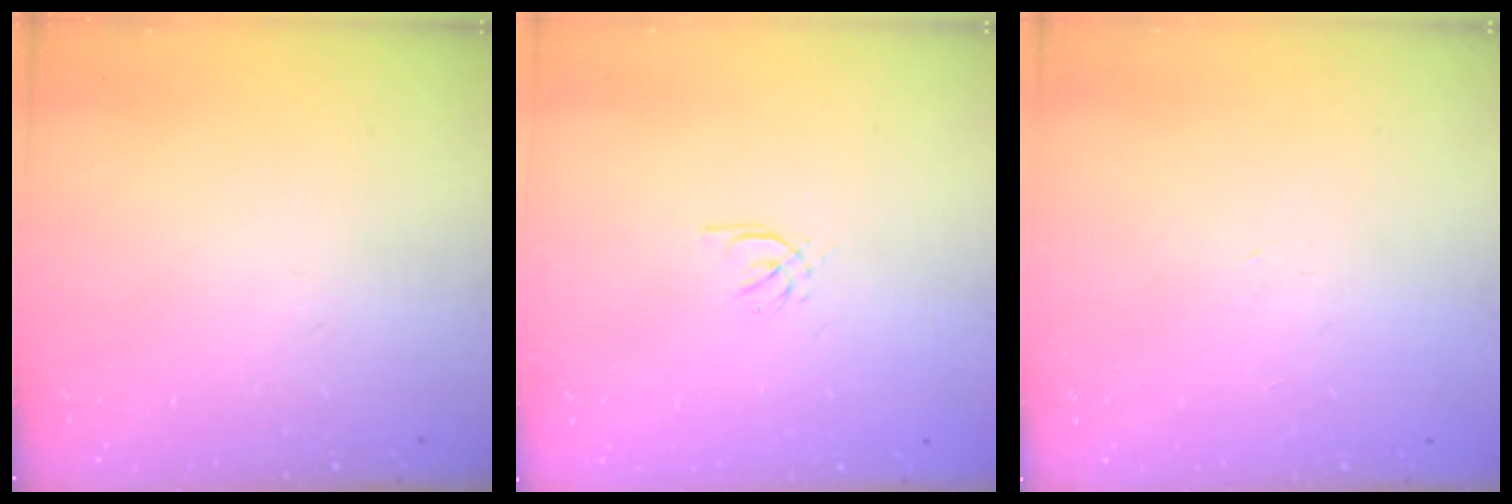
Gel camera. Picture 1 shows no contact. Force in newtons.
{"total": 0.5, "press": 0.3, "slide": 0.4}
{"total": 0.0}